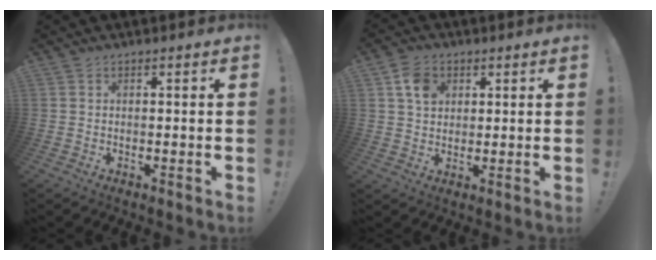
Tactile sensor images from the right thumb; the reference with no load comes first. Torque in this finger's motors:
{"motor_torque": [0.33, 0.22, 0.33, -0.41, 0.00]}